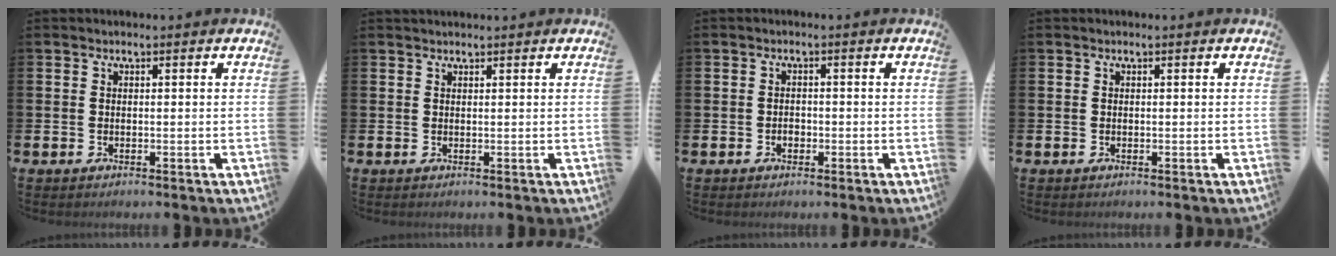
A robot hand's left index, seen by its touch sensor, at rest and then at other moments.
{"total": 0.7, "force": [0.7, 0.0, 0.0], "torque": [0.007, -0.003, 0.011]}
{"total": 1.3, "force": [-0.5, 1.0, 0.6], "torque": [-0.011, 0.002, -0.012]}
{"total": 0.0}